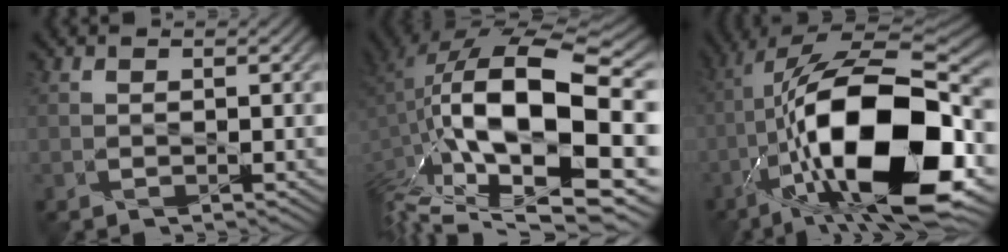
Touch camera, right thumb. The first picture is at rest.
{"total": 18.9, "force": [-1.3, 9.6, 16.3], "torque": [-0.324, -0.037, -0.008]}
{"total": 20.0, "force": [-5.6, 8.6, 17.1], "torque": [-0.320, 0.004, -0.095]}